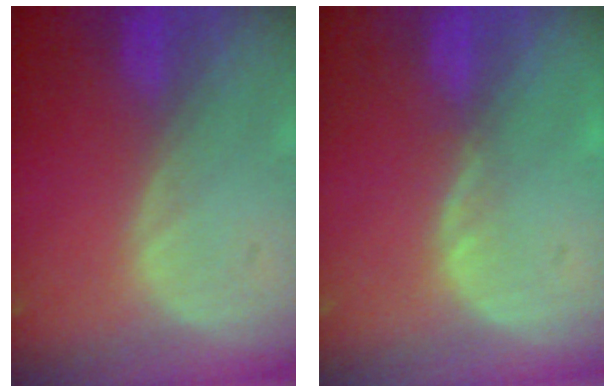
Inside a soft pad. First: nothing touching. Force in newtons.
{"total": 1.1, "press": 1.0, "slide": 0.5}